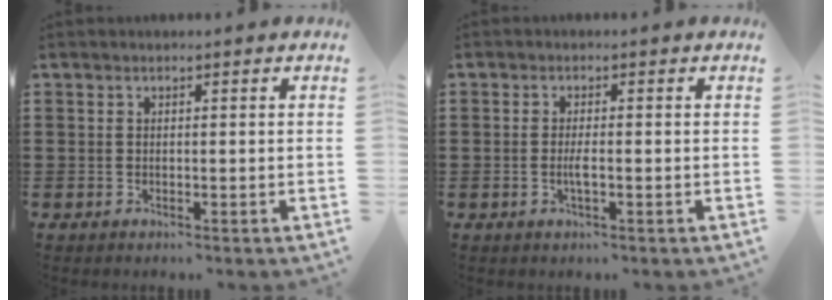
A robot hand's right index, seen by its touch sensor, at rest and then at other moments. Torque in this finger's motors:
{"motor_torque": [0.83, 1.31, 0.02, 0.01]}